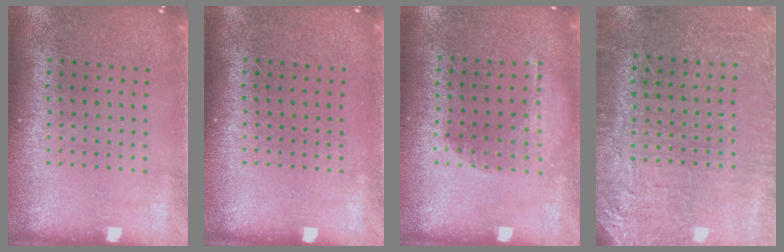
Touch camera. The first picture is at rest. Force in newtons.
{"total": 0.0}
{"total": 1.1, "press": 1.1, "slide": 0.2}
{"total": 2.8, "press": 2.8, "slide": 0.4}